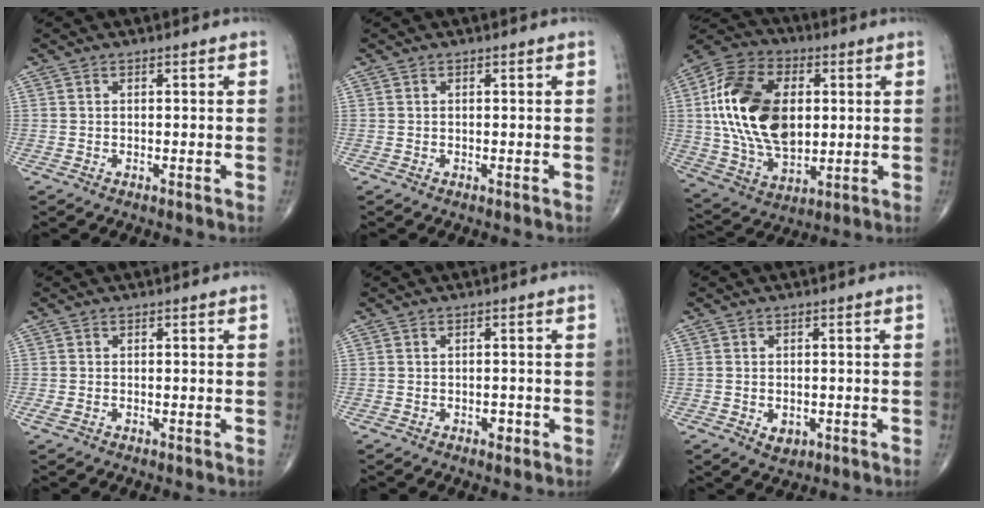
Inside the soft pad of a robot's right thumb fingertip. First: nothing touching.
{"total": 0.0}
{"total": 22.4, "force": [2.9, 14.0, 17.2], "torque": [-0.315, -0.005, 0.054]}
{"total": 1.3, "force": [-0.5, 0.8, 0.9], "torque": [-0.024, 0.001, -0.009]}
{"total": 1.5, "force": [-0.7, 1.0, 0.9], "torque": [-0.004, 0.004, -0.011]}
{"total": 3.0, "force": [-0.9, 2.2, 1.8], "torque": [-0.018, 0.000, -0.007]}